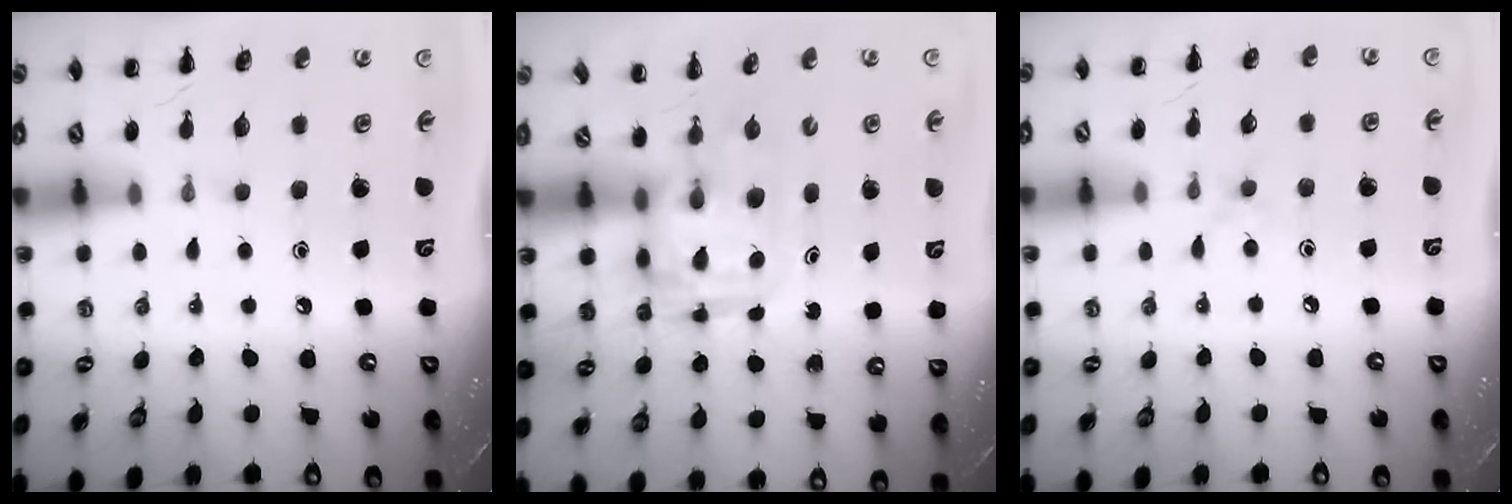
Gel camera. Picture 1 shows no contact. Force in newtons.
{"total": 3.3, "press": 3.3, "slide": 0.3}
{"total": 3.5, "press": 3.2, "slide": 1.5}